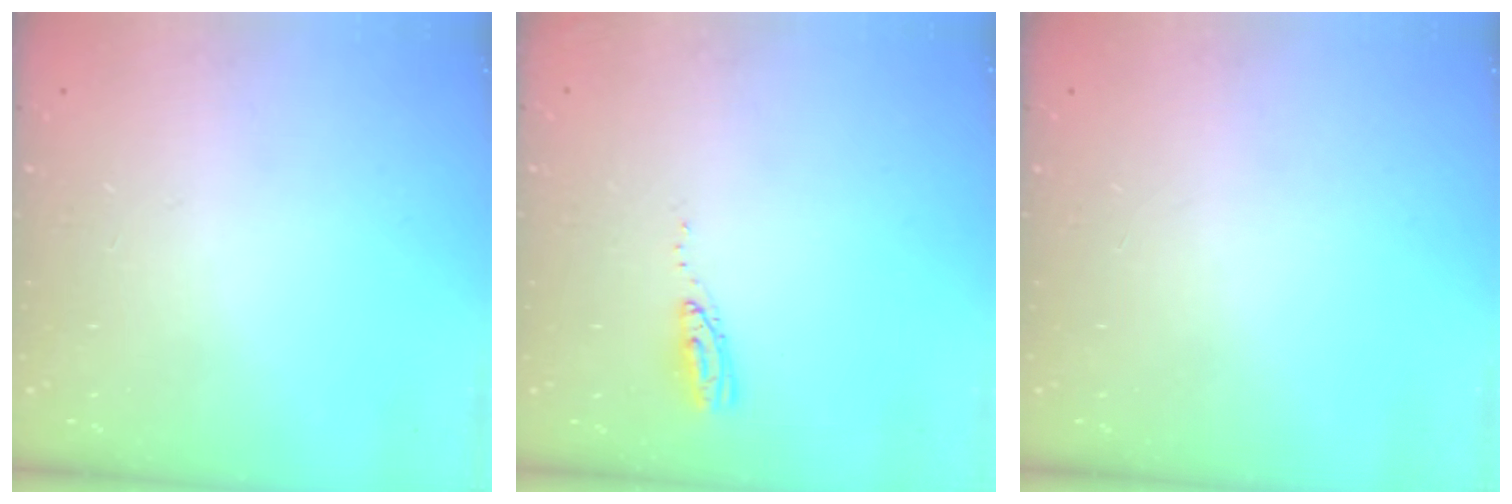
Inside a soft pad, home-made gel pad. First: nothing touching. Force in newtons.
{"total": 5.0, "press": 5.0, "slide": 0.5}
{"total": 0.0}